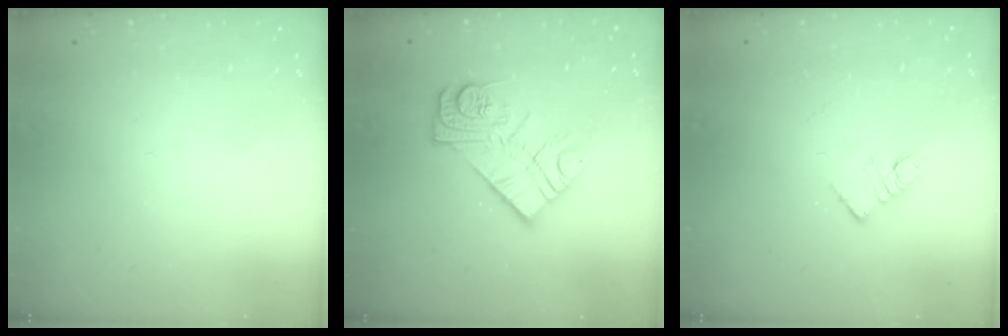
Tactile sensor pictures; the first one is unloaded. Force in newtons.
{"total": 13.2, "press": 13.2, "slide": 0.9}
{"total": 4.9, "press": 4.9, "slide": 0.2}